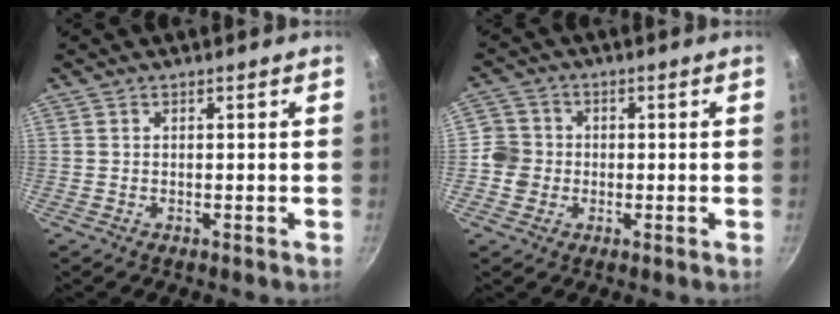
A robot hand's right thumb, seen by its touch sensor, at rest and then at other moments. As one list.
[{"total": 5.3, "force": [-0.7, 5.1, 1.2], "torque": [-0.001, 0.010, -0.021]}]